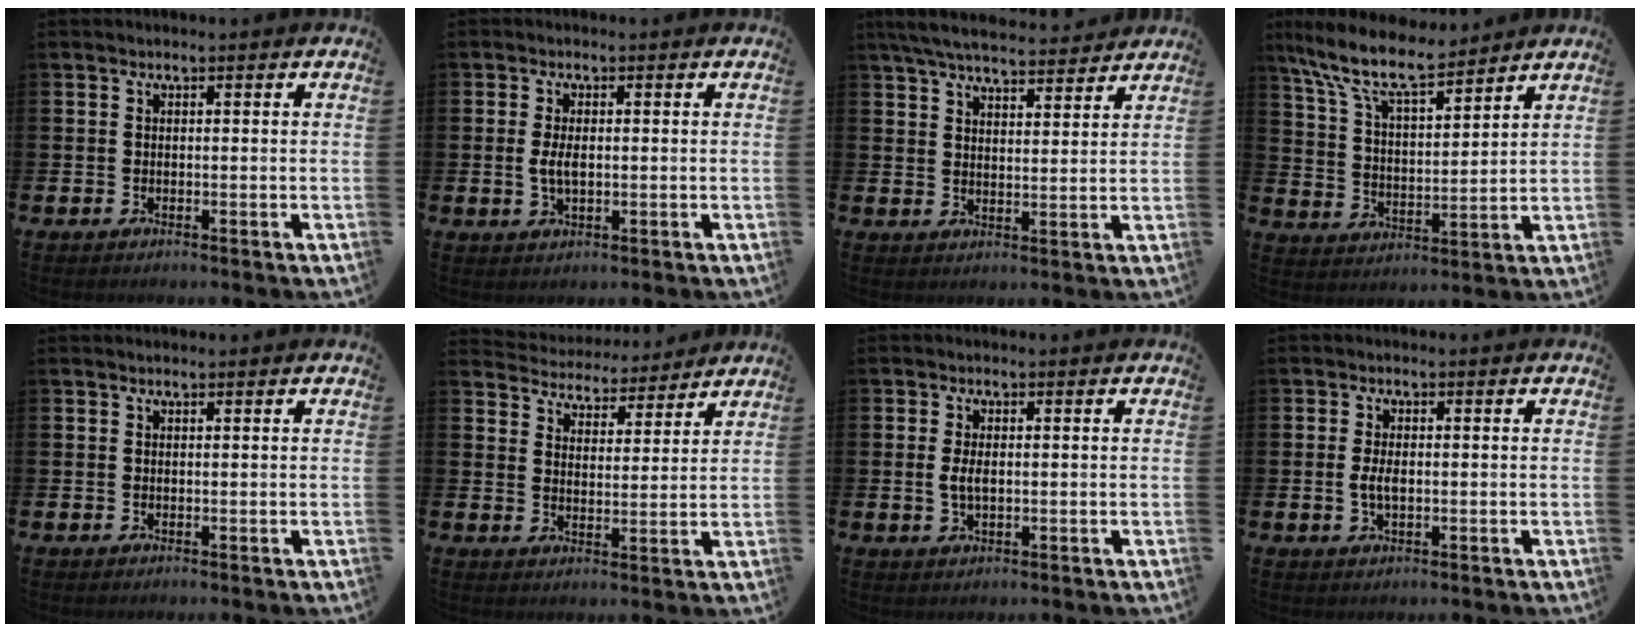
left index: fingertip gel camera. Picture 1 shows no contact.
{"total": 2.8, "force": [0.0, 1.3, 2.4], "torque": [-0.042, 0.004, -0.004]}
{"total": 6.3, "force": [6.0, 1.1, 1.6], "torque": [-0.043, -0.032, 0.107]}
{"total": 10.0, "force": [8.7, 2.4, 4.4], "torque": [-0.119, -0.046, 0.154]}
{"total": 0.0}
{"total": 4.5, "force": [4.3, 1.1, -0.4], "torque": [-0.011, -0.038, 0.072]}
{"total": 2.4, "force": [0.0, 1.1, 2.1], "torque": [-0.036, 0.002, -0.003]}
{"total": 2.5, "force": [-0.1, 1.2, 2.2], "torque": [-0.037, 0.003, -0.006]}